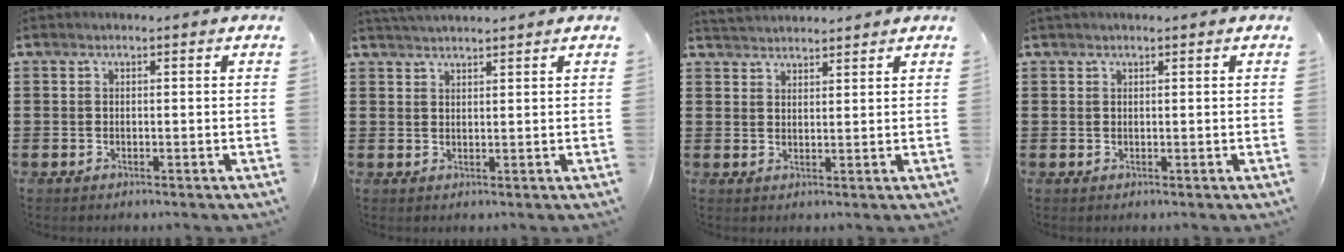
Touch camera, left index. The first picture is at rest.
{"total": 2.3, "force": [2.3, -0.1, 0.3], "torque": [-0.010, -0.002, 0.045]}
{"total": 2.6, "force": [2.5, 0.1, -0.3], "torque": [-0.002, -0.004, 0.050]}
{"total": 0.6, "force": [0.5, 0.1, 0.4], "torque": [-0.008, 0.001, 0.010]}